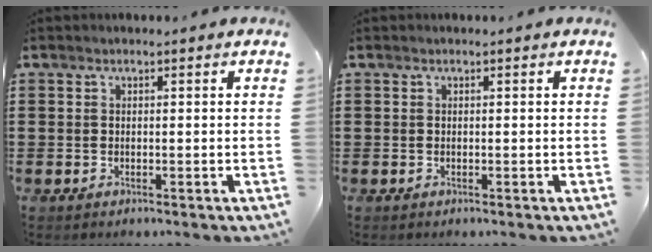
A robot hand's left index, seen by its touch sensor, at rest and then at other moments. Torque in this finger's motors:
{"motor_torque": [0.00, 0.00, 0.00, 0.00]}